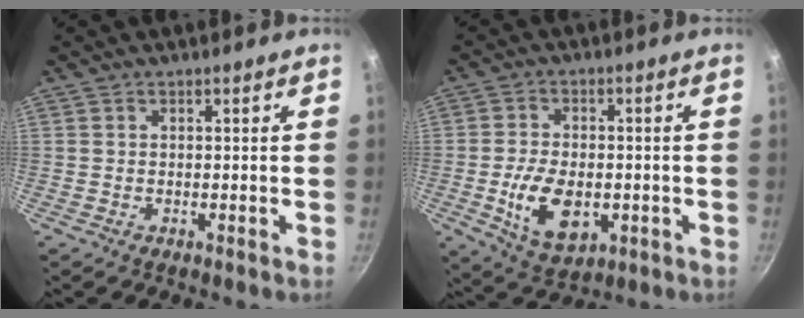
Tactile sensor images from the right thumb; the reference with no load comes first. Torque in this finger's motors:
{"motor_torque": [-0.35, 0.45, 0.34, 0.32, 0.06]}